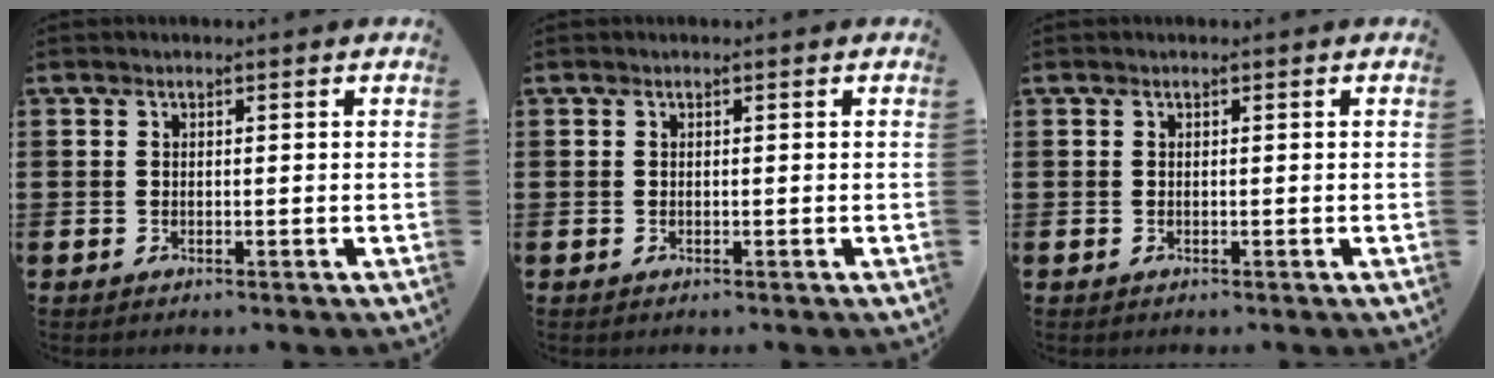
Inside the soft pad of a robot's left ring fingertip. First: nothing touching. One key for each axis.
{"total": 0.0}
{"total": 0.0}